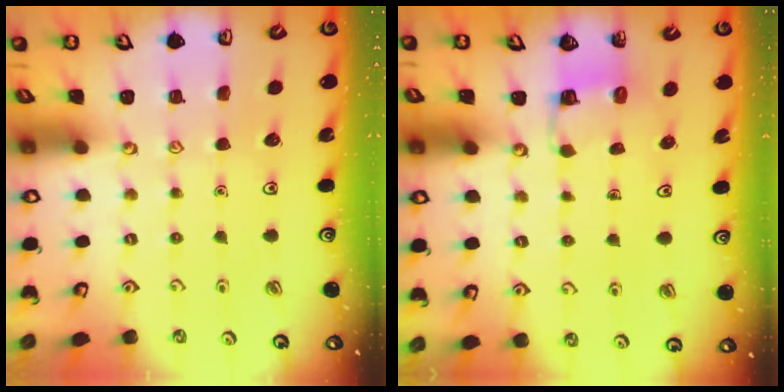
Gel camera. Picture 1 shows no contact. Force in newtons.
{"total": 3.3, "press": 3.3, "slide": 0.3}